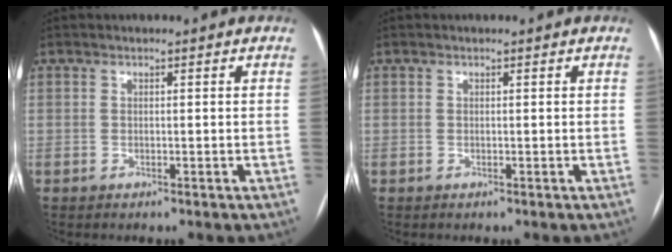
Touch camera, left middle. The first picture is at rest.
{"total": 0.0}